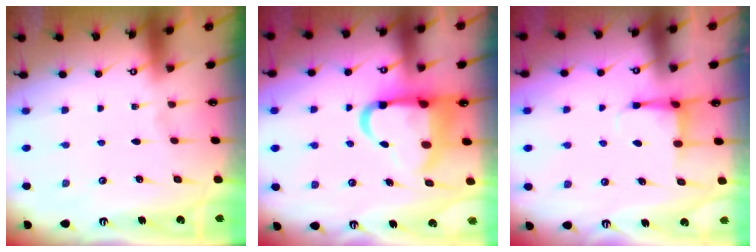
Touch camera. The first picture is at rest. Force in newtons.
{"total": 12.0, "press": 11.8, "slide": 2.2}
{"total": 4.1, "press": 4.1, "slide": 0.5}